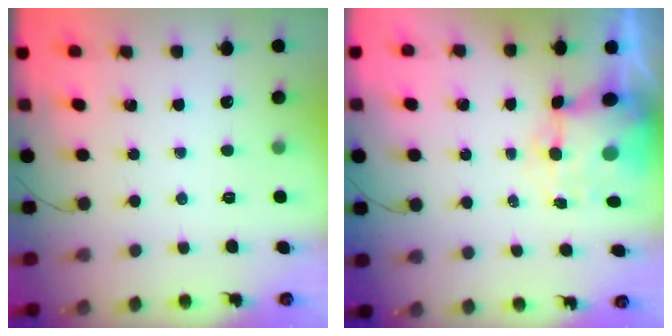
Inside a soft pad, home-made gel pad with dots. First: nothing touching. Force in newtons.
{"total": 9.2, "press": 8.9, "slide": 2.2}